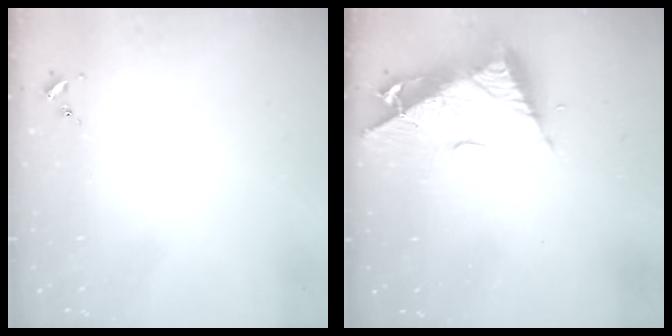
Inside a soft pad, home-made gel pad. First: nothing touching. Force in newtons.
{"total": 11.9, "press": 11.8, "slide": 1.3}